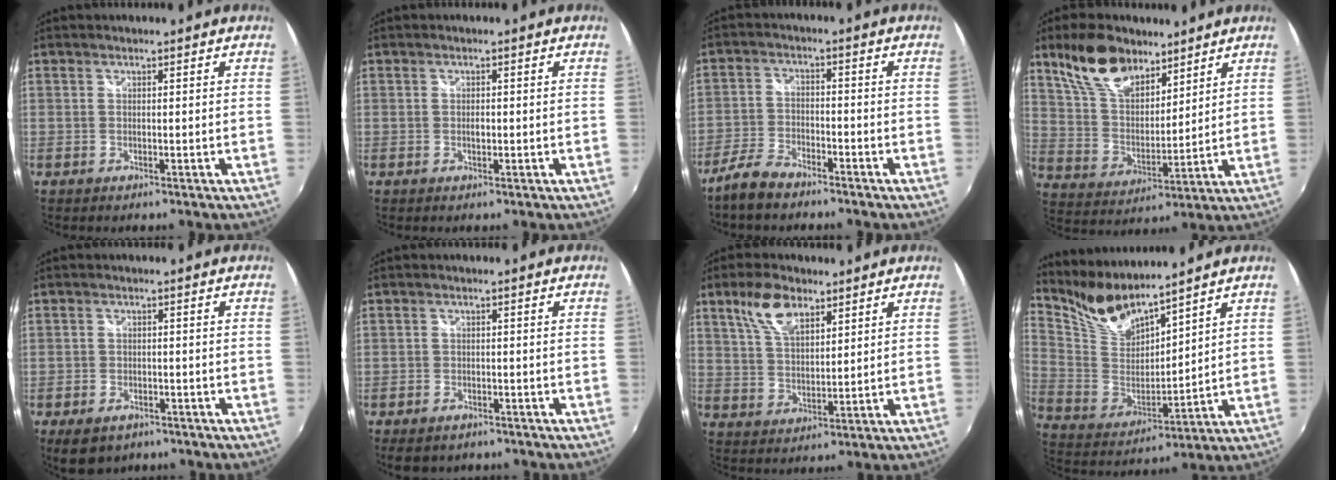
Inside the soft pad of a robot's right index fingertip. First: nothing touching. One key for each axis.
{"total": 0.9, "fx": -0.1, "fy": 0.6, "fz": 0.6, "tx": -0.011, "ty": -0.001, "tz": -0.002}
{"total": 6.4, "fx": -5.2, "fy": 2.3, "fz": 2.9, "tx": -0.075, "ty": 0.002, "tz": -0.104}
{"total": 14.3, "fx": 9.8, "fy": 7.2, "fz": 7.6, "tx": -0.150, "ty": 0.021, "tz": 0.191}
{"total": 6.5, "fx": -4.3, "fy": 4.0, "fz": 2.9, "tx": -0.072, "ty": -0.013, "tz": -0.064}
{"total": 5.3, "fx": -3.9, "fy": 2.8, "fz": 2.1, "tx": -0.059, "ty": -0.016, "tz": -0.060}
{"total": 8.5, "fx": 5.0, "fy": 4.0, "fz": 5.5, "tx": -0.106, "ty": 0.016, "tz": 0.099}
{"total": 10.3, "fx": 9.5, "fy": 1.4, "fz": 3.7, "tx": -0.081, "ty": -0.016, "tz": 0.200}